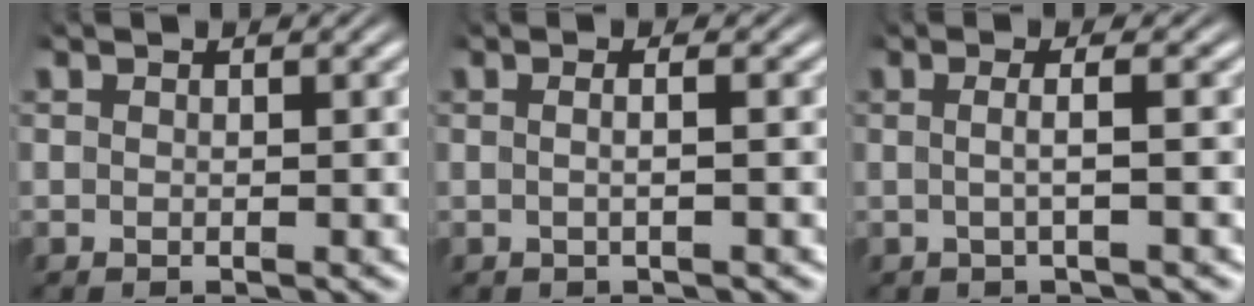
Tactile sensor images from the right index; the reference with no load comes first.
{"total": 1.5, "force": [-0.4, -0.3, 1.4], "torque": [-0.028, -0.001, -0.006]}
{"total": 2.1, "force": [-0.4, -0.3, 2.0], "torque": [-0.041, -0.002, -0.006]}